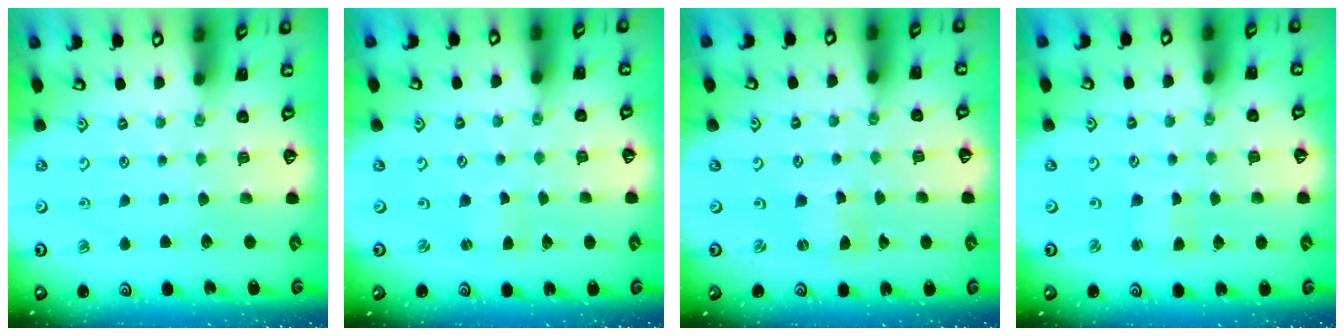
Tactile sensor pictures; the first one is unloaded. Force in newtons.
{"total": 0.6, "press": 0.6, "slide": 0.1}
{"total": 2.0, "press": 2.0, "slide": 0.1}
{"total": 2.2, "press": 2.1, "slide": 0.3}